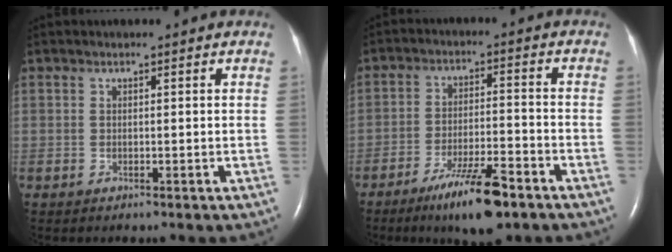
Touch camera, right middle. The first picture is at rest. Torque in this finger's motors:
{"motor_torque": [0.58, -0.59, 0.20, 0.06]}